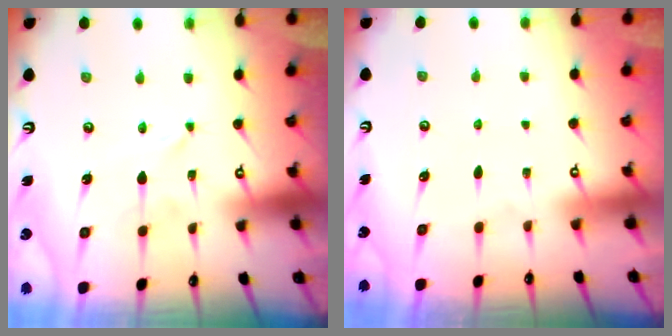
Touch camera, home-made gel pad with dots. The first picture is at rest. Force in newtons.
{"total": 0.0}